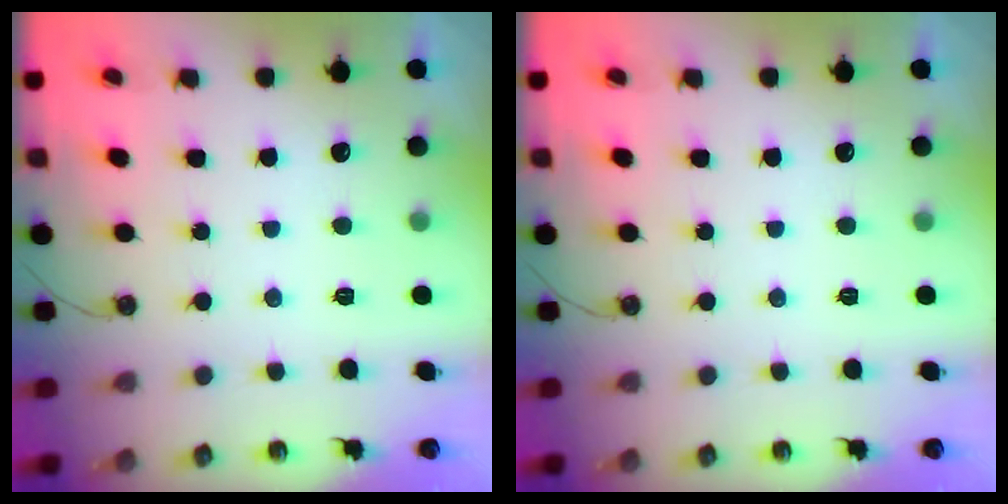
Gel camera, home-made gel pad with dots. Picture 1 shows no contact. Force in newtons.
{"total": 0.0}